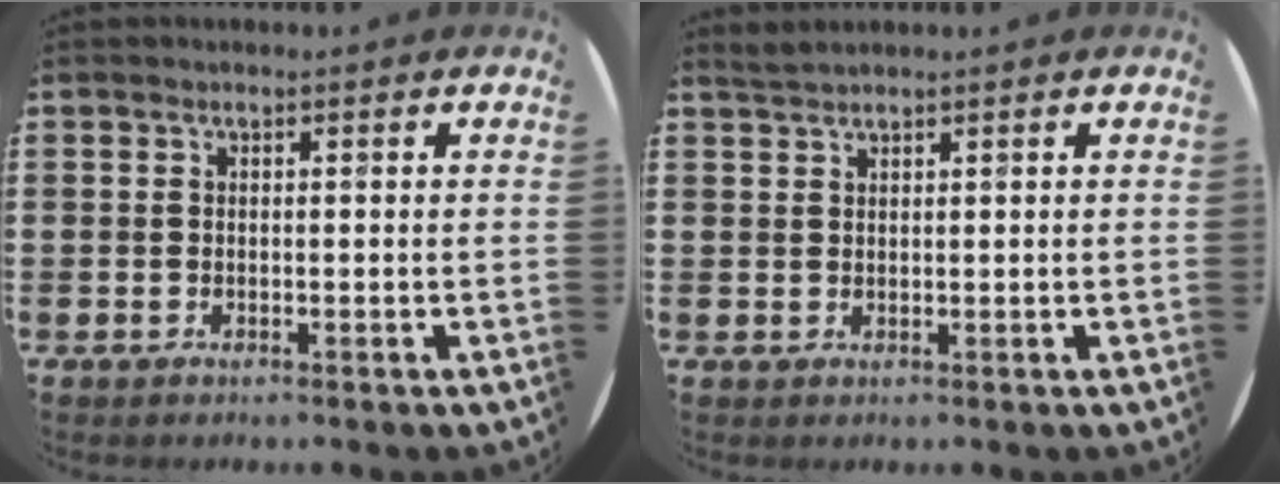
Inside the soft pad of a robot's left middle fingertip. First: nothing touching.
{"total": 1.3, "force": [1.3, -0.2, 0.1], "torque": [-0.004, 0.001, 0.025]}